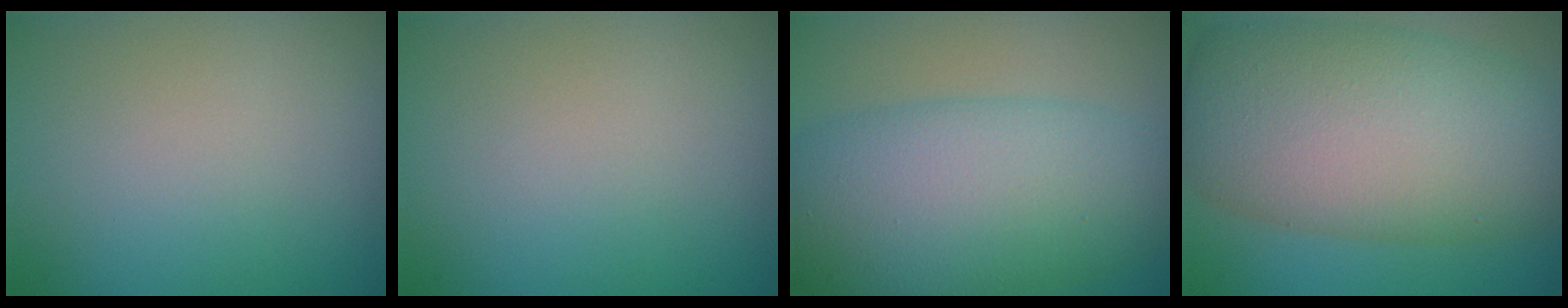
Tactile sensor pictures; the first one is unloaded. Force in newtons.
{"total": 0.0}
{"total": 10.2, "press": 10.2, "slide": 0.1}
{"total": 12.8, "press": 12.8, "slide": 0.6}